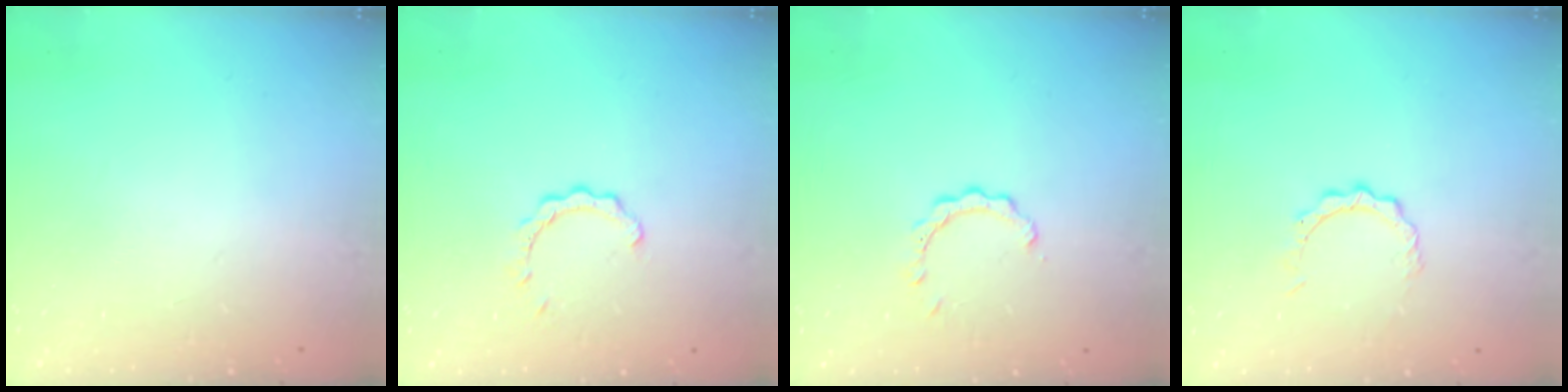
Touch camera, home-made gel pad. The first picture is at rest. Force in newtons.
{"total": 2.9, "press": 2.8, "slide": 0.4}
{"total": 2.6, "press": 2.6, "slide": 0.2}
{"total": 3.0, "press": 3.0, "slide": 0.2}